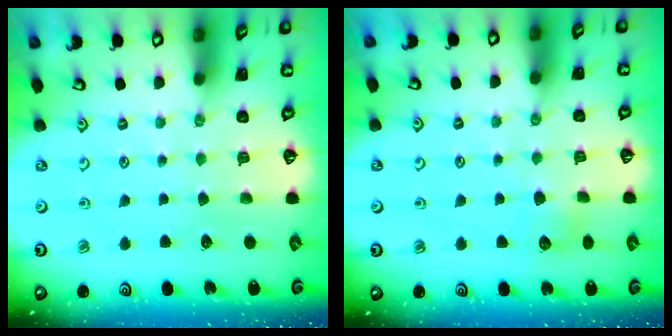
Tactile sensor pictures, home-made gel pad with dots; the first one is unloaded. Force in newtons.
{"total": 4.9, "press": 4.8, "slide": 0.6}